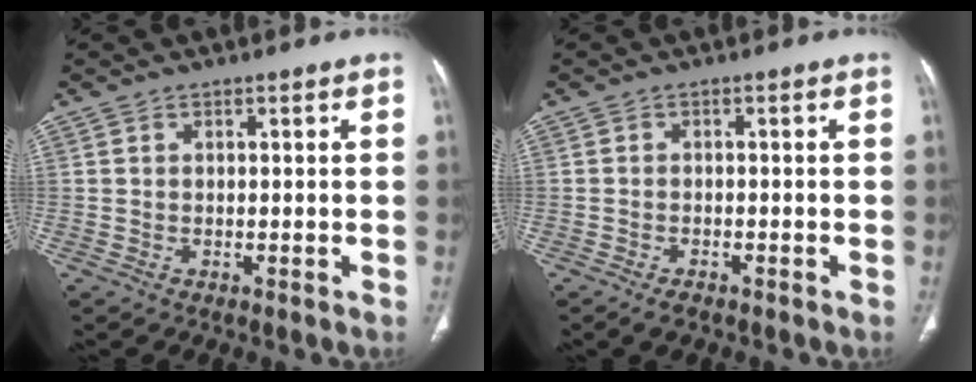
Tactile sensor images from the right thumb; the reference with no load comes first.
{"total": 0.7, "force": [-0.5, 0.4, 0.2], "torque": [-0.009, 0.002, -0.009]}